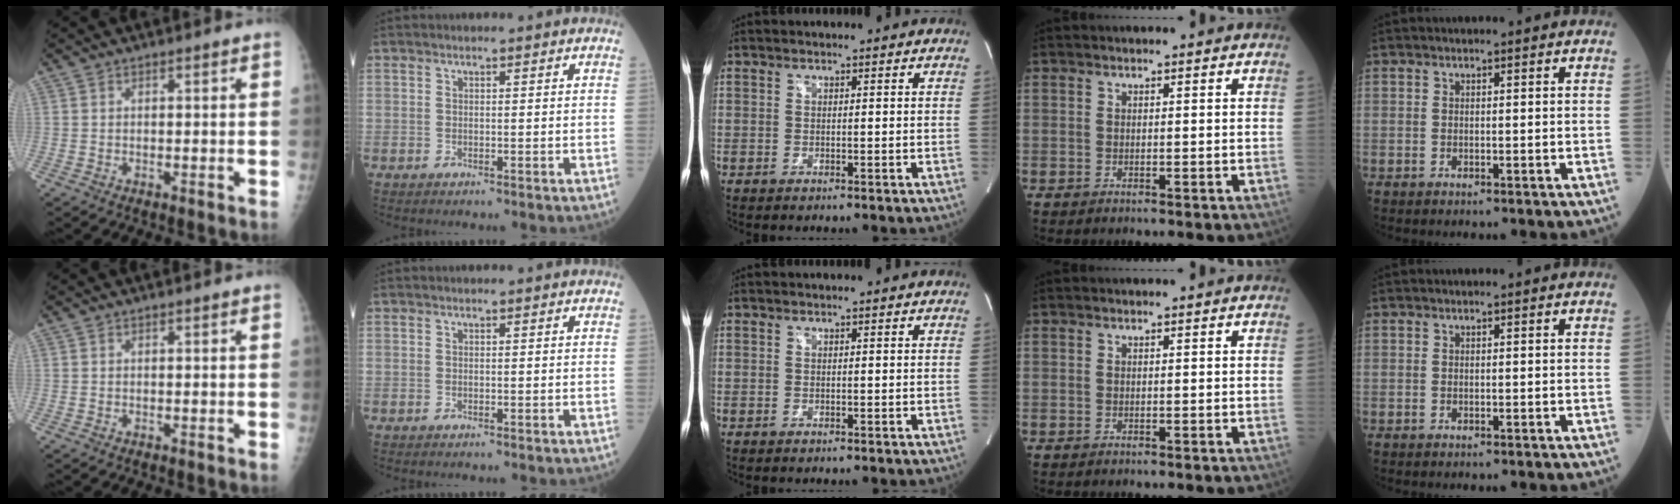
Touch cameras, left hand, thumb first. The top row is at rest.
{}